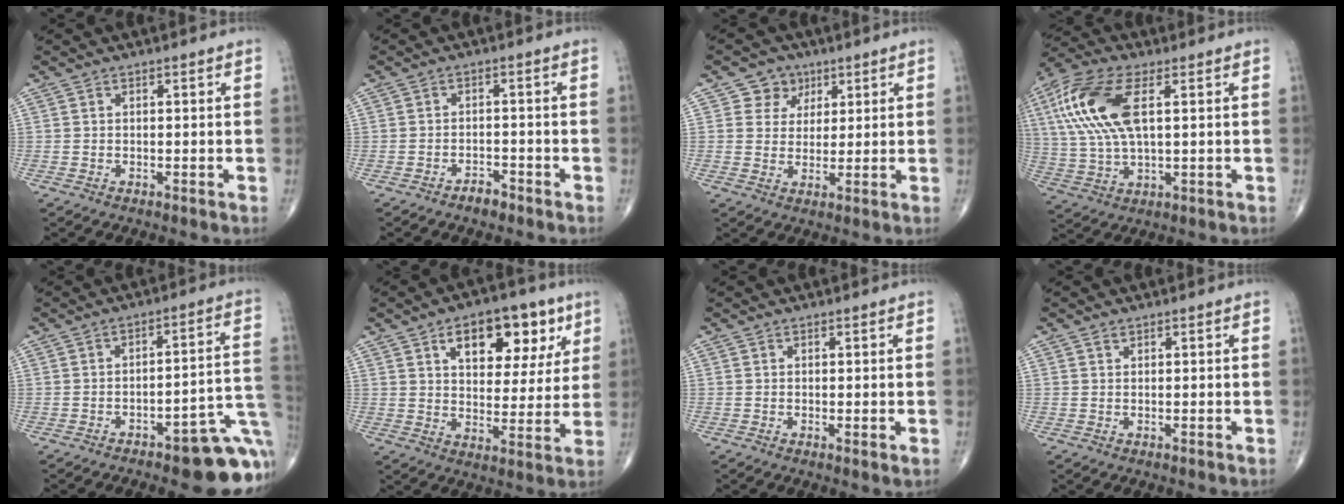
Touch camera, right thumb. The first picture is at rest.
{"total": 2.3, "force": [-1.8, 1.1, 0.9], "torque": [-0.014, 0.009, -0.032]}
{"total": 5.3, "force": [2.5, 4.6, 0.7], "torque": [0.017, -0.007, 0.038]}
{"total": 16.3, "force": [4.3, 7.2, 13.9], "torque": [-0.308, 0.009, 0.082]}
{"total": 15.7, "force": [-7.6, 5.5, 12.6], "torque": [-0.075, 0.066, -0.089]}
{"total": 16.0, "force": [7.5, 8.8, 11.2], "torque": [-0.110, -0.018, 0.112]}
{"total": 1.0, "force": [0.1, 0.3, 1.0], "torque": [-0.019, -0.006, 0.001]}
{"total": 0.8, "force": [0.6, 0.5, 0.3], "torque": [-0.001, -0.002, 0.010]}